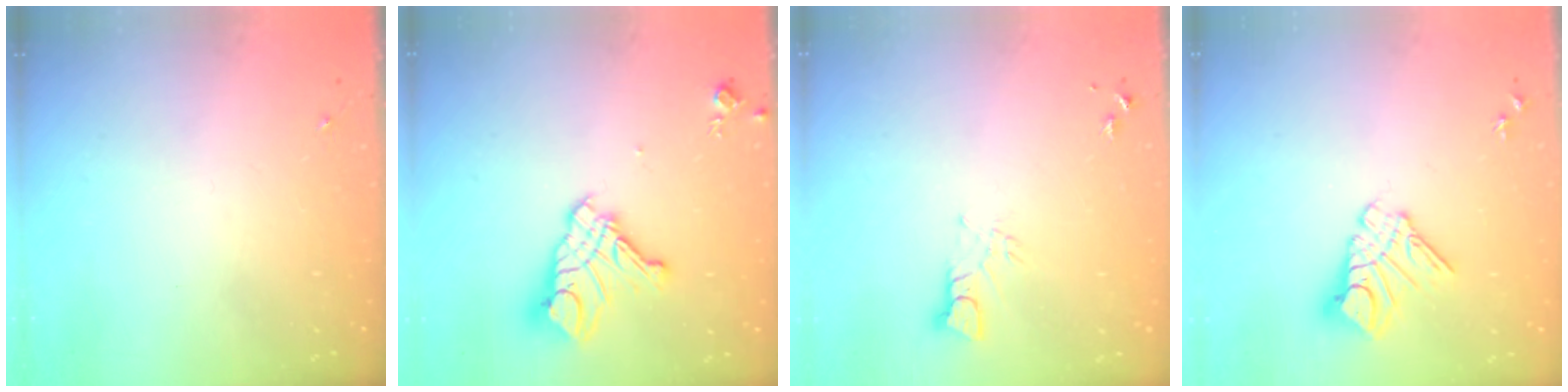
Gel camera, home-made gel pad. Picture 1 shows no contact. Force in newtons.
{"total": 14.3, "press": 14.2, "slide": 1.6}
{"total": 3.2, "press": 3.2, "slide": 0.2}
{"total": 11.6, "press": 11.6, "slide": 1.2}